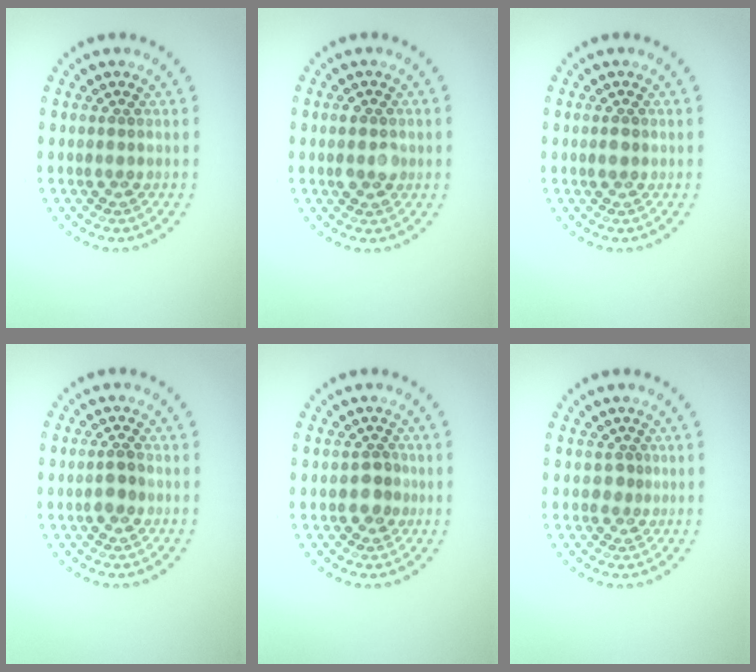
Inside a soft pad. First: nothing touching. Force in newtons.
{"total": 2.7, "press": 2.7, "slide": 0.1}
{"total": 1.0, "press": 1.0, "slide": 0.1}
{"total": 1.3, "press": 1.3, "slide": 0.4}
{"total": 1.4, "press": 1.2, "slide": 0.7}
{"total": 0.7, "press": 0.4, "slide": 0.6}